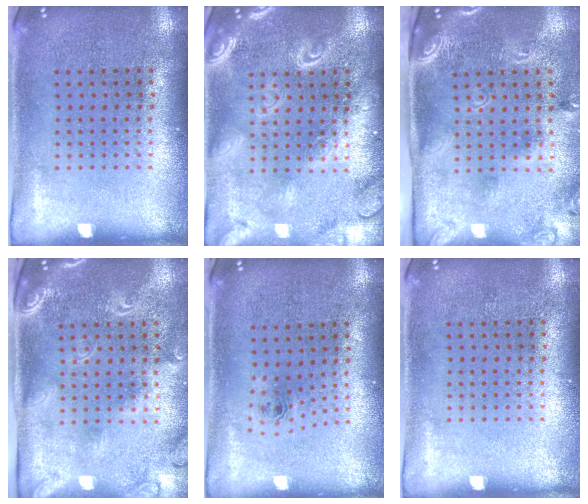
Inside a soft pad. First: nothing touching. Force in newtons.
{"total": 3.8, "press": 3.8, "slide": 0.6}
{"total": 2.5, "press": 1.7, "slide": 1.8}
{"total": 2.4, "press": 1.8, "slide": 1.6}
{"total": 0.8, "press": 0.4, "slide": 0.7}
{"total": 0.0}